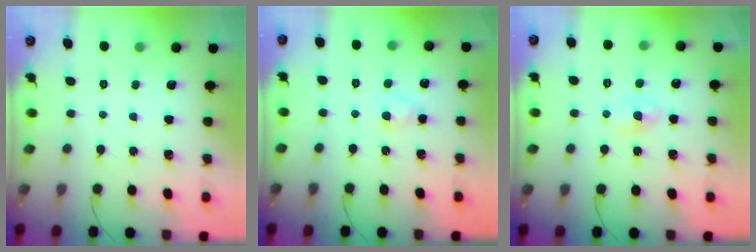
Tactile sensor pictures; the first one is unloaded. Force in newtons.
{"total": 2.4, "press": 2.2, "slide": 1.0}
{"total": 1.6, "press": 1.4, "slide": 0.8}